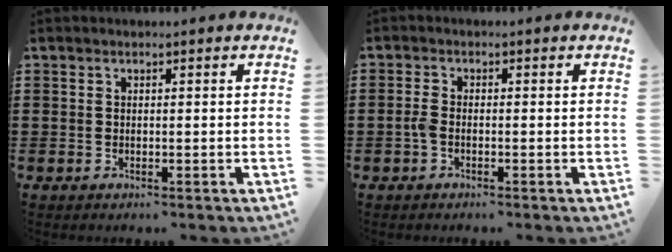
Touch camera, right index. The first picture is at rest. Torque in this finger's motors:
{"motor_torque": [0.38, 0.21, 0.26, 0.06]}